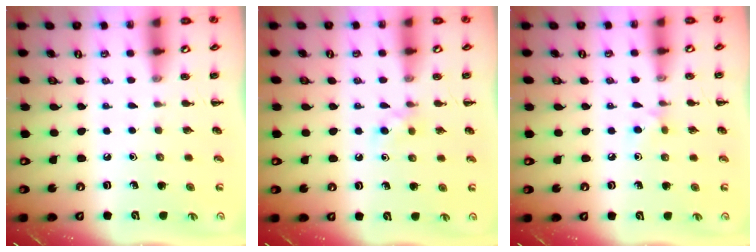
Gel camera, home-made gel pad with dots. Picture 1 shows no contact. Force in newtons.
{"total": 4.4, "press": 3.9, "slide": 2.0}
{"total": 4.4, "press": 4.1, "slide": 1.4}